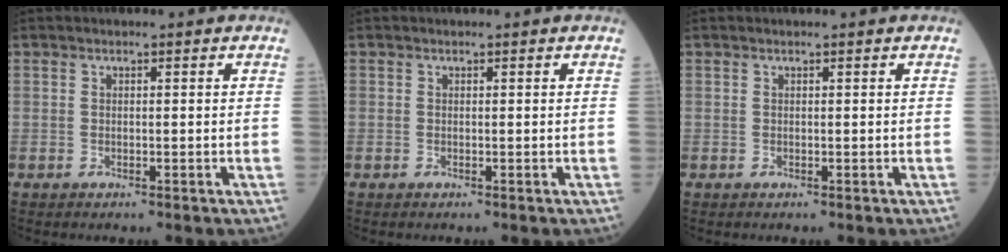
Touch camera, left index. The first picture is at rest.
{"total": 0.0}
{"total": 0.0}